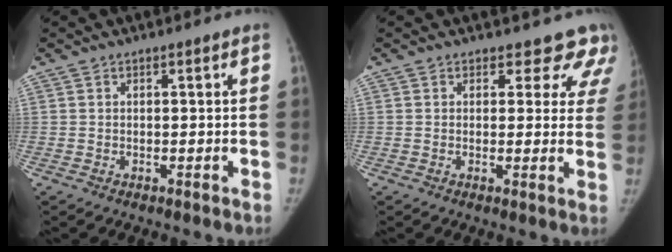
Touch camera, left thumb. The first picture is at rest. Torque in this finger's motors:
{"motor_torque": [-0.36, -0.22, 0.12, 0.01, -0.03]}